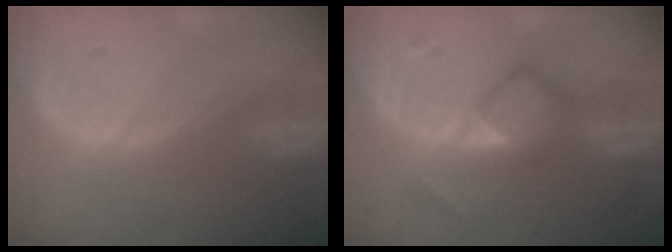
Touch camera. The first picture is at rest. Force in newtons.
{"total": 5.3, "press": 5.3, "slide": 0.1}